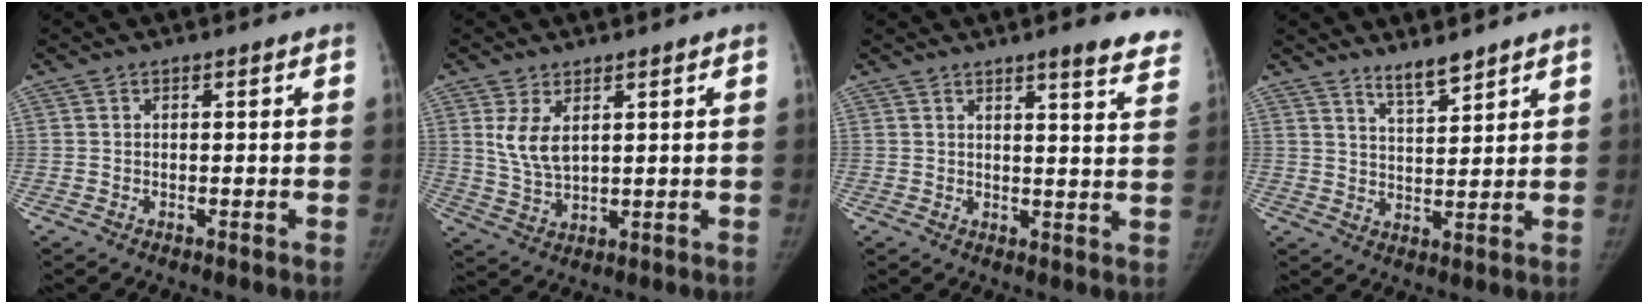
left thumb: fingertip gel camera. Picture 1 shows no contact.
{"total": 6.0, "force": [2.3, 3.1, 4.6], "torque": [-0.080, -0.012, 0.056]}
{"total": 9.8, "force": [7.8, 1.3, 5.9], "torque": [-0.043, -0.034, 0.077]}
{"total": 4.7, "force": [4.2, 0.7, 2.1], "torque": [-0.025, -0.034, 0.077]}